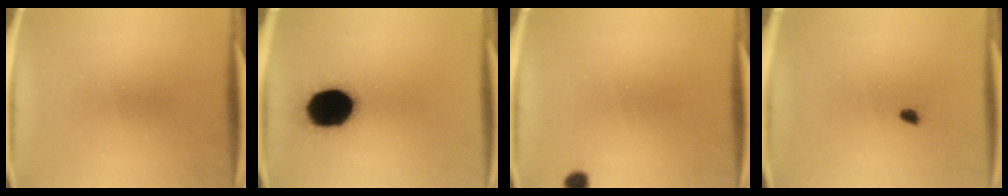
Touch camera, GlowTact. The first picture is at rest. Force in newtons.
{"total": 19.0}
{"total": 1.8}
{"total": 1.4}